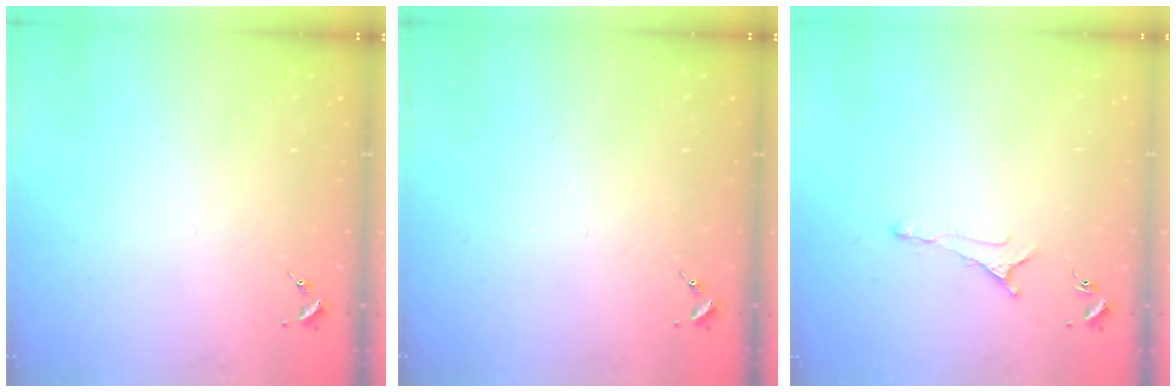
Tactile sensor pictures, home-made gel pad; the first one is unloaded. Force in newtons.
{"total": 0.0}
{"total": 5.0, "press": 5.0, "slide": 0.8}